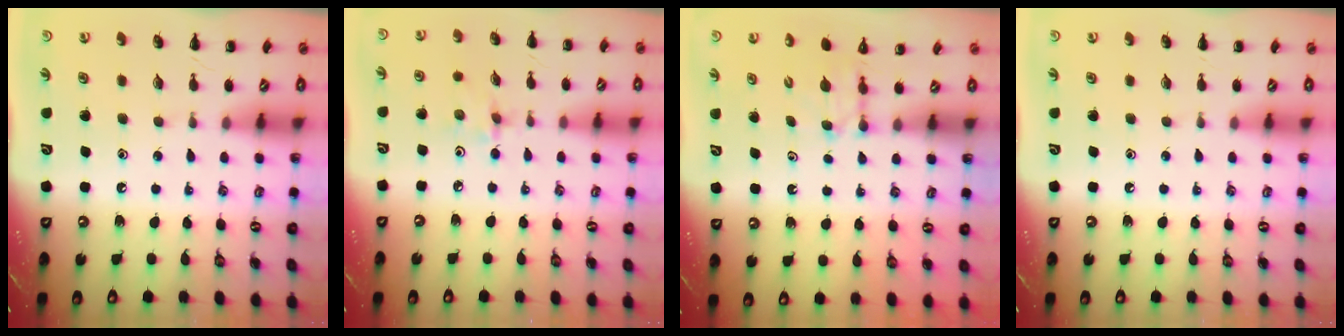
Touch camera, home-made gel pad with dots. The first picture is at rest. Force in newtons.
{"total": 2.8, "press": 2.6, "slide": 0.9}
{"total": 2.8, "press": 2.6, "slide": 1.1}
{"total": 0.0}